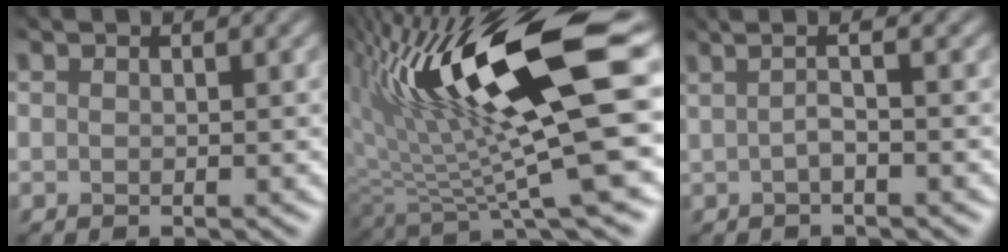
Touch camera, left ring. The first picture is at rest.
{"total": 13.4, "force": [2.8, 2.8, 12.8], "torque": [-0.219, -0.004, 0.049]}
{"total": 4.0, "force": [0.9, 1.5, 3.6], "torque": [-0.035, 0.022, -0.019]}